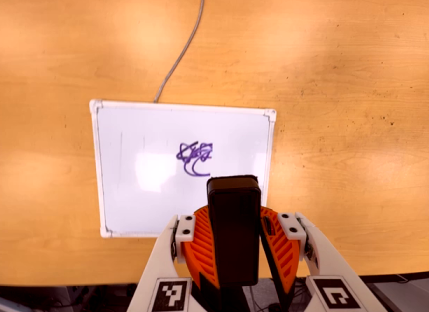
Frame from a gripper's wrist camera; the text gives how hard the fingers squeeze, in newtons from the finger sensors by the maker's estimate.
{"total": 9.9, "left": 10.1, "right": 9.6}